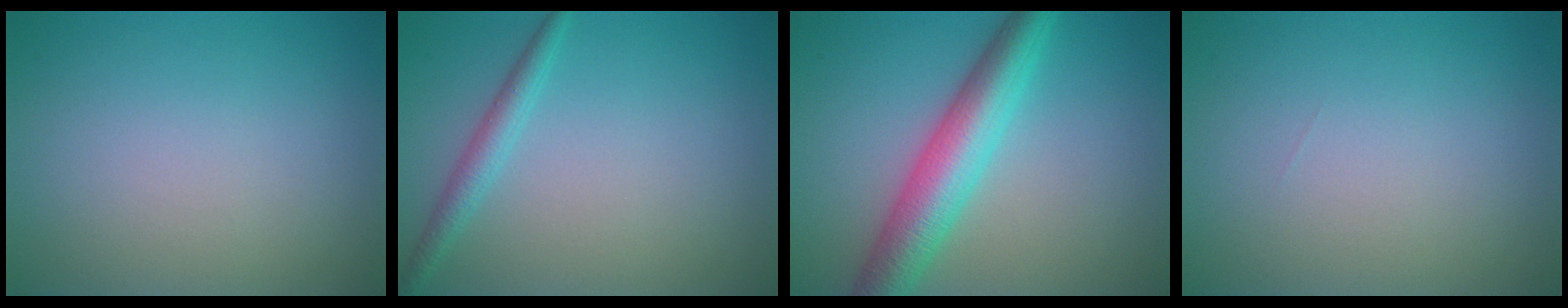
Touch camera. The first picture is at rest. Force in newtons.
{"total": 1.9, "press": 1.9, "slide": 0.1}
{"total": 6.5, "press": 6.5, "slide": 0.0}
{"total": 0.0}